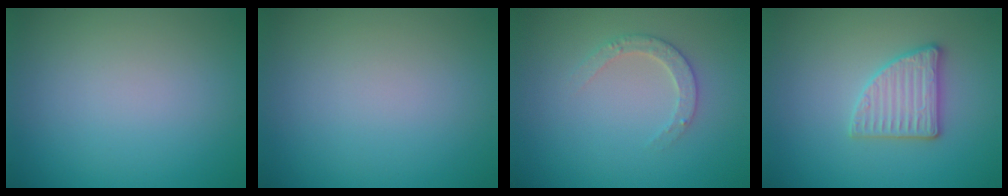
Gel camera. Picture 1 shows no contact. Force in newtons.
{"total": 0.0}
{"total": 2.1, "press": 2.1, "slide": 0.3}
{"total": 2.9, "press": 2.8, "slide": 0.5}